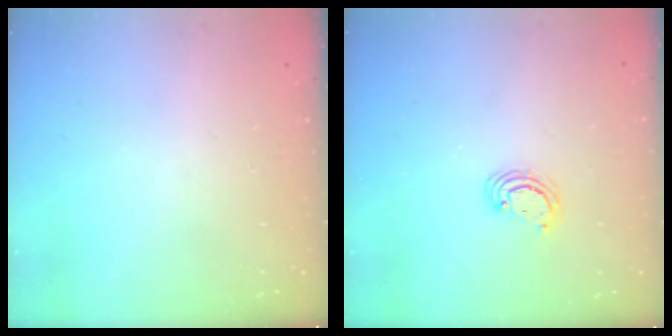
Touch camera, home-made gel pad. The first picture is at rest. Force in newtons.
{"total": 3.2, "press": 3.1, "slide": 0.3}